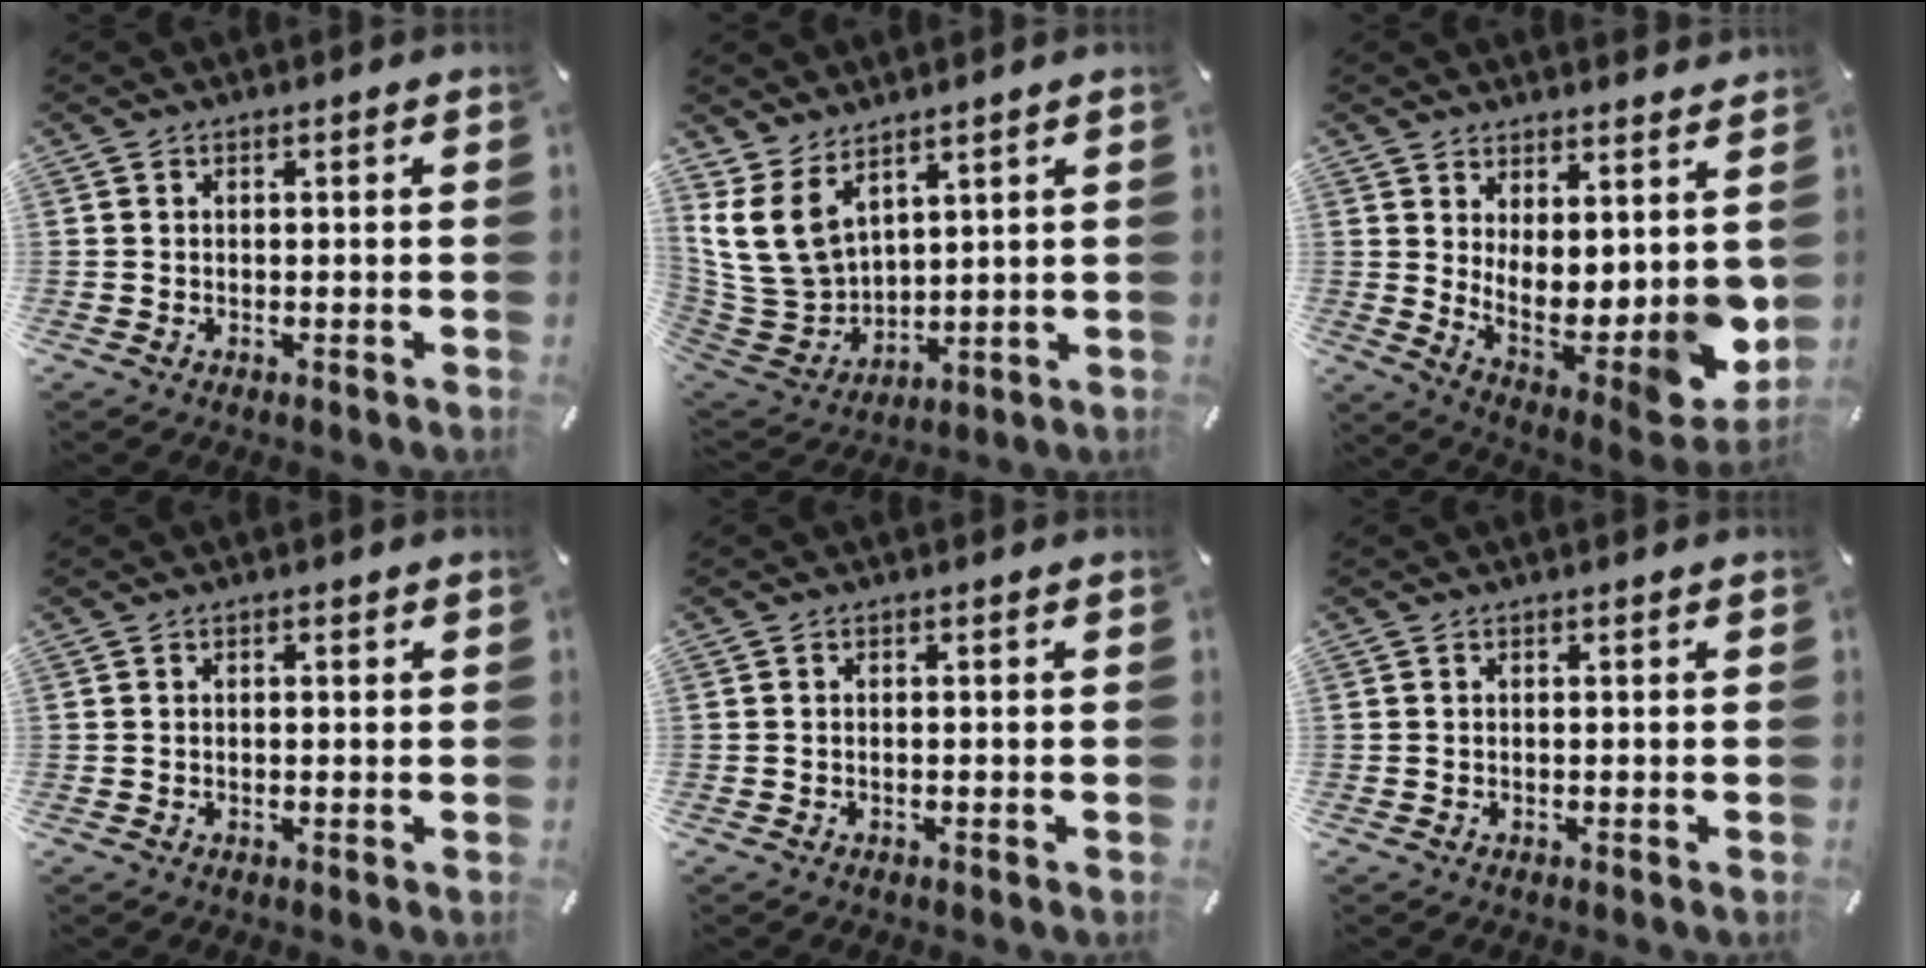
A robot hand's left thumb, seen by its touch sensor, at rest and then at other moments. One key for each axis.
{"total": 11.8, "fx": 6.3, "fy": 8.2, "fz": 5.7, "tx": -0.144, "ty": -0.027, "tz": 0.128}
{"total": 8.7, "fx": 1.2, "fy": 5.1, "fz": 6.9, "tx": -0.061, "ty": -0.052, "tz": 0.035}
{"total": 0.5, "fx": 0.0, "fy": 0.3, "fz": 0.4, "tx": -0.009, "ty": 0.000, "tz": -0.001}
{"total": 0.7, "fx": -0.4, "fy": 0.2, "fz": 0.4, "tx": -0.010, "ty": -0.003, "tz": -0.007}
{"total": 0.0}